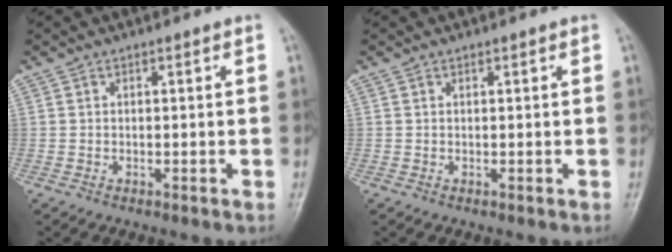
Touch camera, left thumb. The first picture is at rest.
{"total": 0.0}